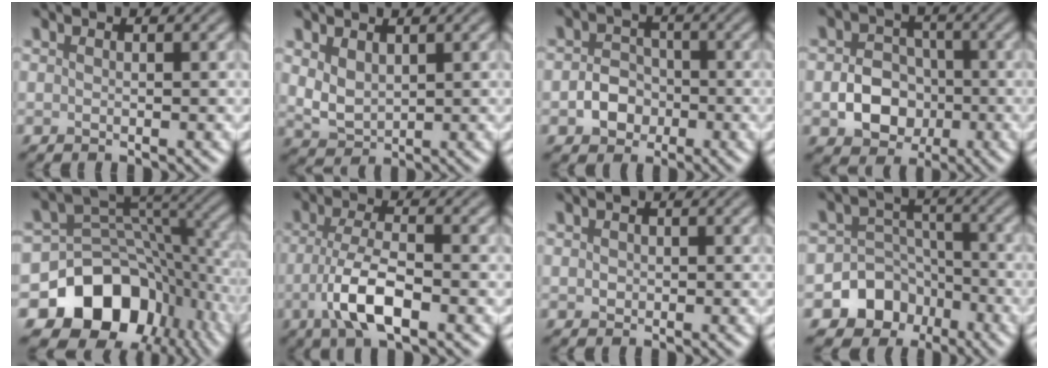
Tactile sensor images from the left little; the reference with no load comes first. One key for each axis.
{"total": 2.6, "fx": 1.2, "fy": 1.6, "fz": 1.7, "tx": -0.039, "ty": -0.004, "tz": 0.030}
{"total": 3.0, "fx": -1.1, "fy": 2.5, "fz": 1.3, "tx": -0.017, "ty": 0.003, "tz": -0.023}
{"total": 5.0, "fx": -1.4, "fy": 4.0, "fz": 2.6, "tx": -0.034, "ty": -0.001, "tz": -0.024}
{"total": 12.9, "fx": -6.1, "fy": 9.6, "fz": 6.0, "tx": -0.116, "ty": -0.013, "tz": -0.102}
{"total": 5.5, "fx": -1.9, "fy": 1.9, "fz": 4.8, "tx": -0.098, "ty": -0.003, "tz": -0.039}
{"total": 0.6, "fx": 0.1, "fy": 0.6, "fz": 0.2, "tx": -0.002, "ty": -0.001, "tz": 0.000}
{"total": 7.3, "fx": -3.9, "fy": 5.9, "fz": 1.8, "tx": -0.007, "ty": 0.000, "tz": -0.090}